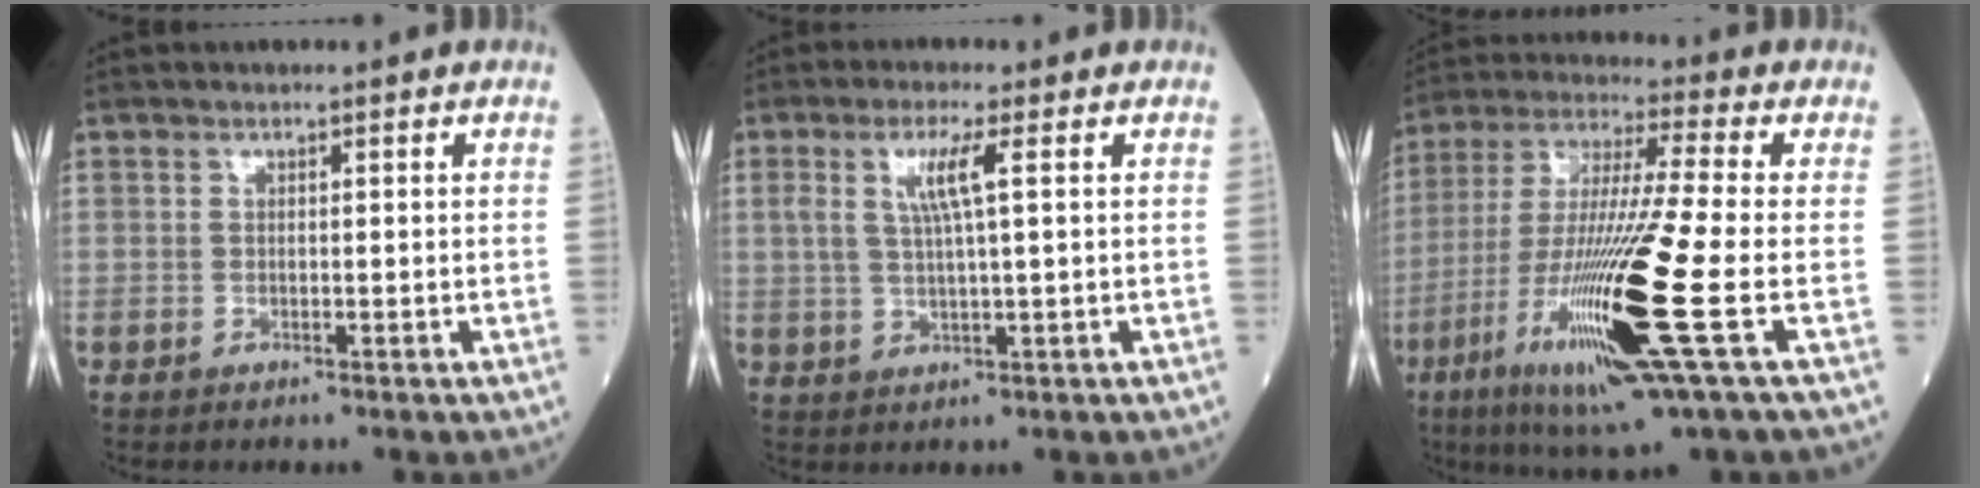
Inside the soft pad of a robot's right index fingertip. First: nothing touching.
{"total": 5.0, "force": [1.5, 0.1, 4.7], "torque": [-0.099, 0.005, 0.034]}
{"total": 20.0, "force": [-6.6, -0.4, 18.8], "torque": [-0.394, -0.039, -0.130]}